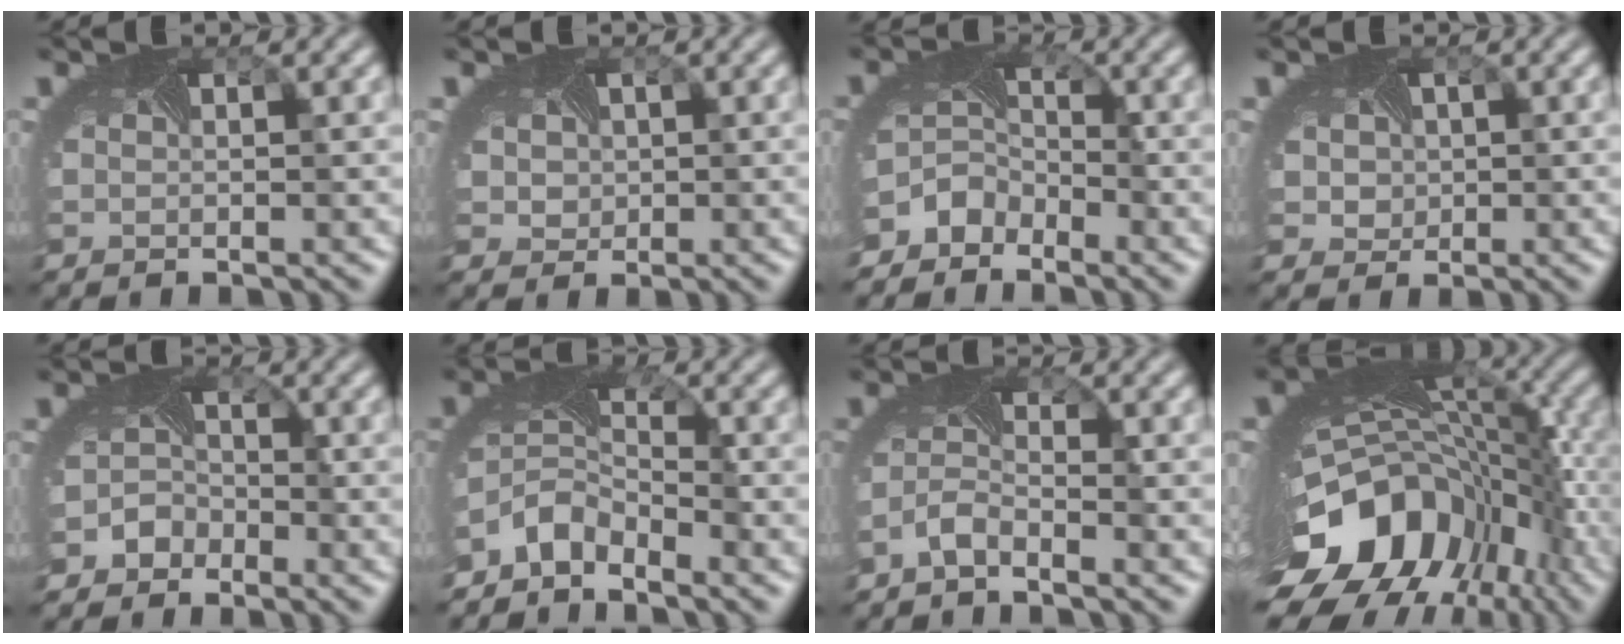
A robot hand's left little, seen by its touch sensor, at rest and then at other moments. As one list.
[{"total": 2.8, "force": [0.7, 2.4, 1.2], "torque": [-0.029, 0.014, 0.007]}, {"total": 3.7, "force": [-3.0, 2.0, 0.5], "torque": [-0.007, -0.005, -0.065]}, {"total": 3.6, "force": [0.8, 3.1, 1.7], "torque": [-0.033, 0.014, 0.003]}, {"total": 2.4, "force": [-1.9, 1.6, 0.0], "torque": [0.005, 0.001, -0.039]}, {"total": 4.0, "force": [-3.3, 1.8, 1.2], "torque": [-0.034, -0.006, -0.076]}, {"total": 2.0, "force": [-1.8, 0.3, 0.9], "torque": [-0.033, -0.002, -0.042]}, {"total": 17.2, "force": [-6.9, 11.7, 10.6], "torque": [-0.218, -0.055, -0.092]}]